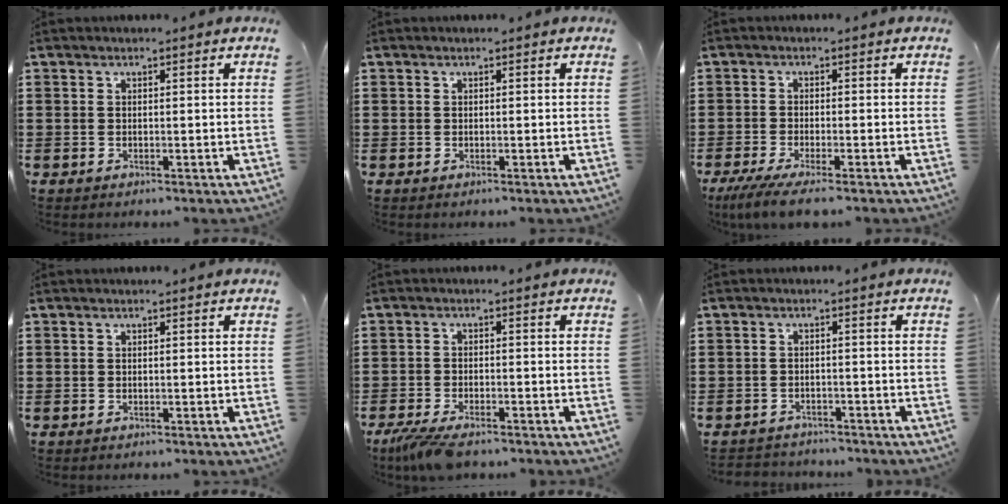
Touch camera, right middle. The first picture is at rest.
{"total": 0.5, "force": [0.2, 0.5, -0.1], "torque": [0.001, 0.005, 0.004]}
{"total": 3.5, "force": [-2.9, -0.1, 2.0], "torque": [-0.054, -0.017, -0.060]}
{"total": 0.0}
{"total": 4.0, "force": [-3.2, 0.8, 2.2], "torque": [-0.064, -0.011, -0.068]}
{"total": 2.4, "force": [-2.3, 0.6, -0.4], "torque": [0.001, 0.002, -0.054]}